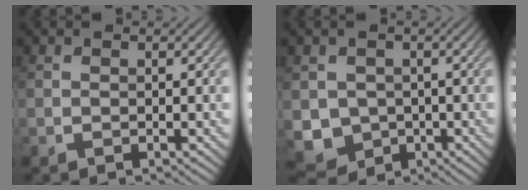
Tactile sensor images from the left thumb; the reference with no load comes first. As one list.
[{"total": 5.1, "force": [-0.6, 4.7, 2.0], "torque": [-0.058, -0.022, -0.015]}]